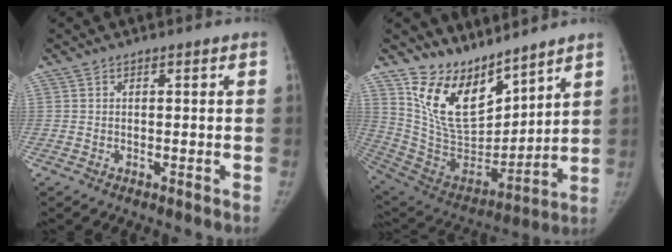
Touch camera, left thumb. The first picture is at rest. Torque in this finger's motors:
{"motor_torque": [1.53, 1.73, 1.02, -1.76, 0.22]}